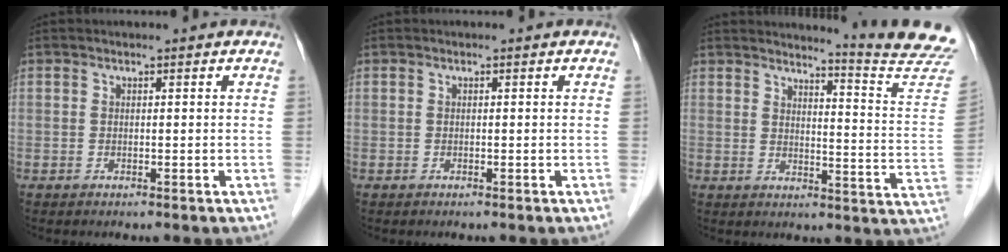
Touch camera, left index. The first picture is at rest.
{"total": 0.0}
{"total": 14.5, "force": [14.0, -2.3, 2.8], "torque": [-0.043, -0.122, 0.150]}